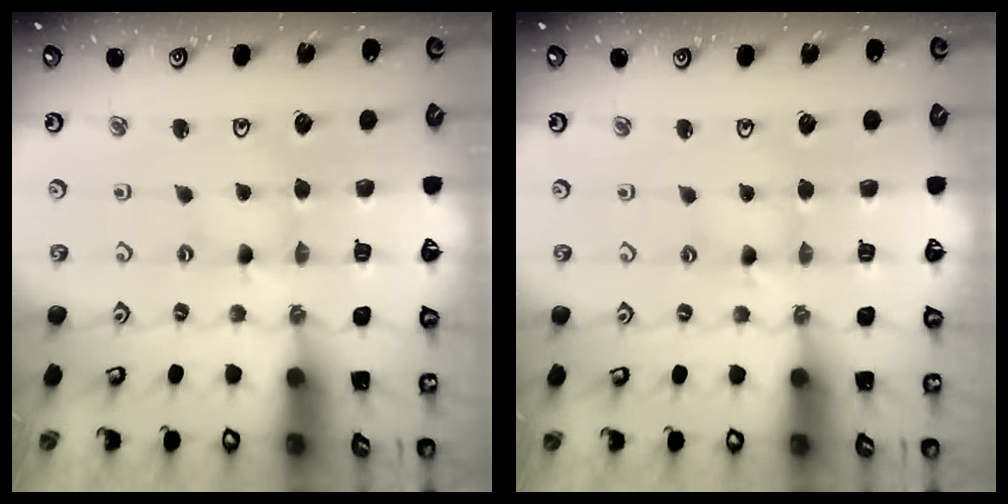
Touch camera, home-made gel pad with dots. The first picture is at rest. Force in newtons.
{"total": 1.8, "press": 1.8, "slide": 0.3}